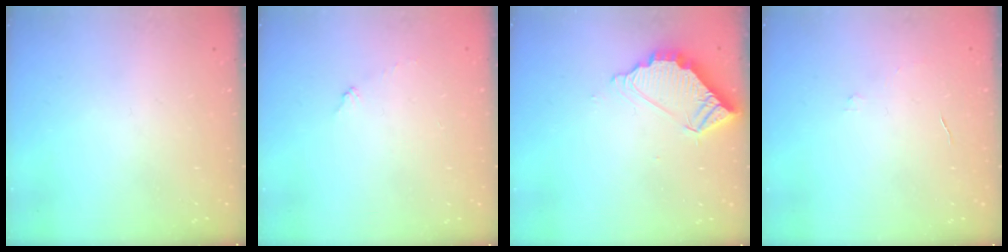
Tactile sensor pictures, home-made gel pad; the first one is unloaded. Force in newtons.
{"total": 3.6, "press": 3.6, "slide": 0.3}
{"total": 6.3, "press": 6.3, "slide": 0.4}
{"total": 2.9, "press": 2.9, "slide": 0.2}